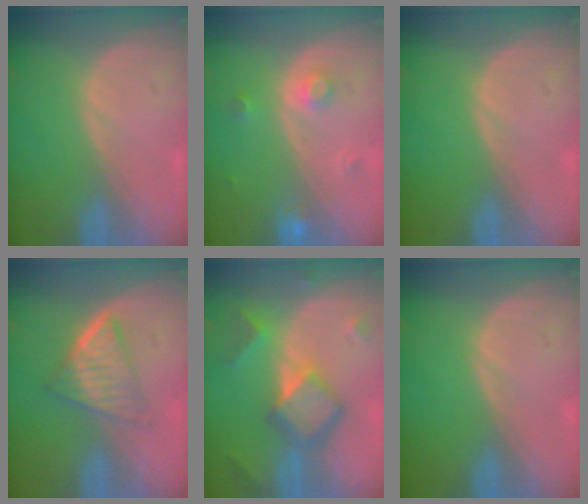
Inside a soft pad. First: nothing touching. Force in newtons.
{"total": 3.1, "press": 2.9, "slide": 1.2}
{"total": 0.0}
{"total": 6.6, "press": 5.5, "slide": 3.6}
{"total": 7.7, "press": 7.6, "slide": 0.6}
{"total": 0.0}